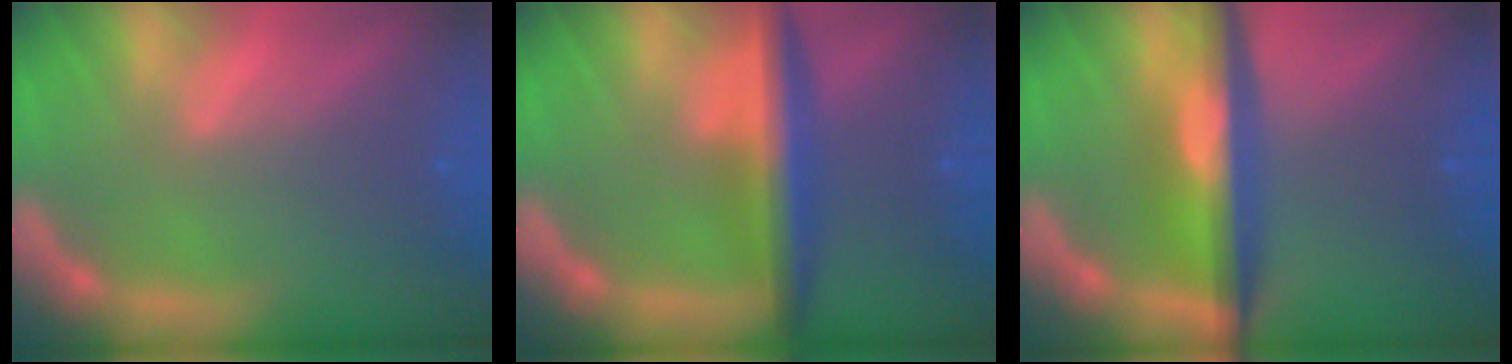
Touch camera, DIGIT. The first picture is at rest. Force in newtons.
{"total": 5.5}
{"total": 7.1}